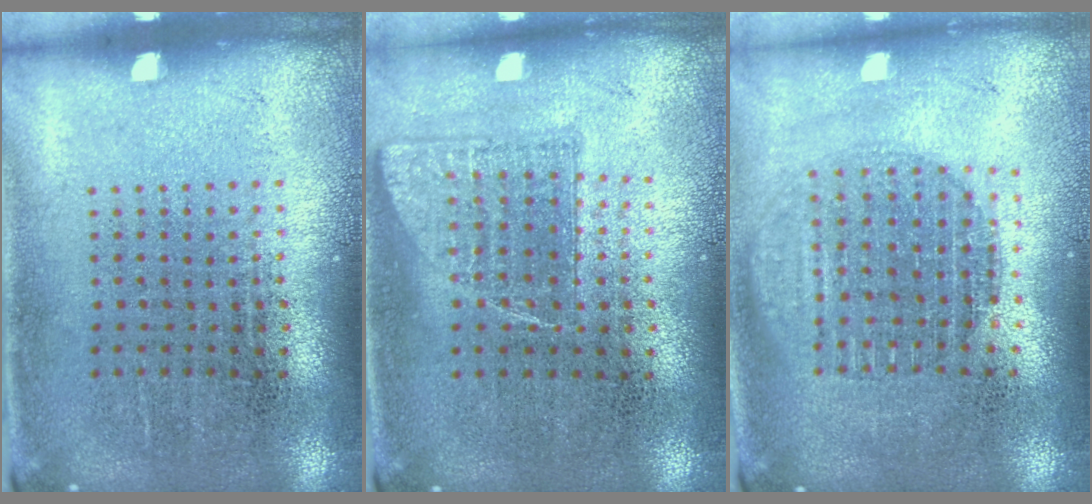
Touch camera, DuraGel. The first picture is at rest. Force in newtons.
{"total": 0.8, "press": 0.8, "slide": 0.1}
{"total": 1.7, "press": 1.5, "slide": 0.9}